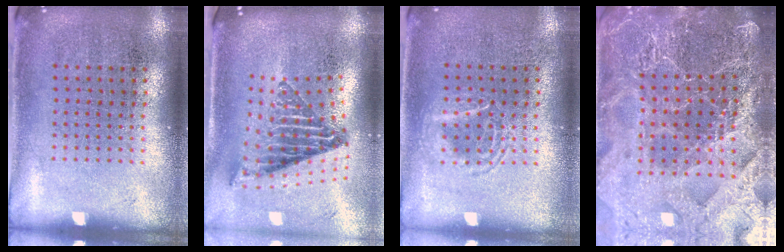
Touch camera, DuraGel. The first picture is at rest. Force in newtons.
{"total": 2.2, "press": 1.5, "slide": 1.6}
{"total": 1.7, "press": 1.7, "slide": 0.2}
{"total": 4.8, "press": 4.5, "slide": 1.7}